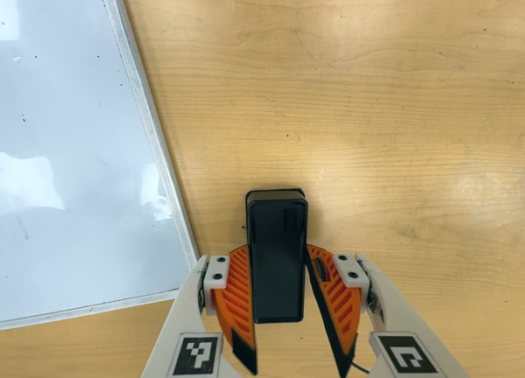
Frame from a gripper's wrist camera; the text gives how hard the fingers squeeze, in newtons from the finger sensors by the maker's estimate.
{"total": 0.0}